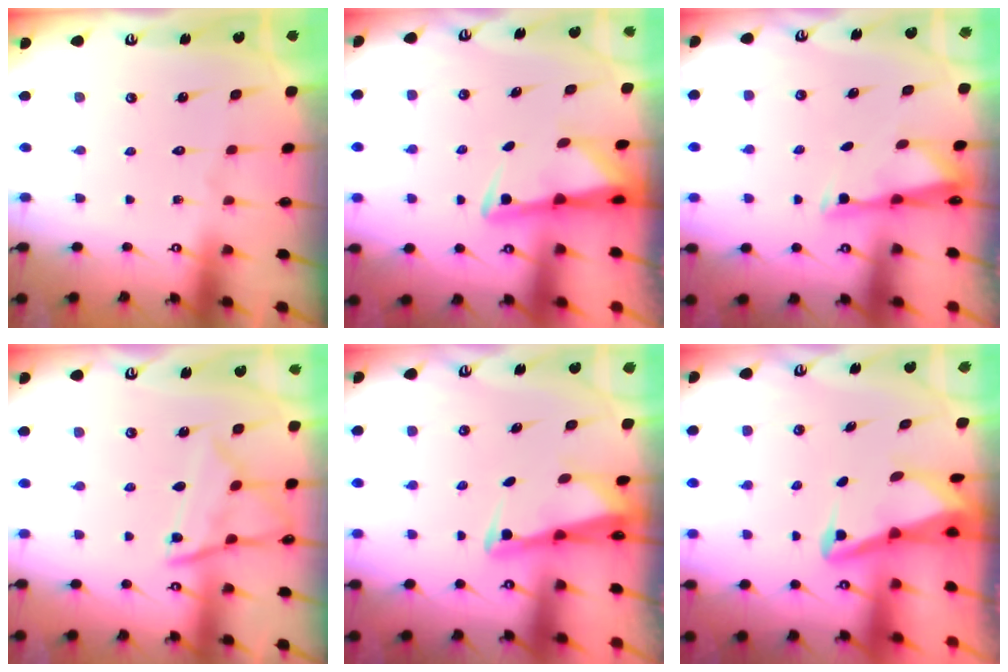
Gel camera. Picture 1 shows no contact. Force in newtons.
{"total": 2.8, "press": 2.8, "slide": 0.6}
{"total": 2.9, "press": 2.9, "slide": 0.6}
{"total": 11.8, "press": 11.8, "slide": 1.3}
{"total": 2.5, "press": 2.5, "slide": 0.5}
{"total": 3.5, "press": 3.3, "slide": 1.0}